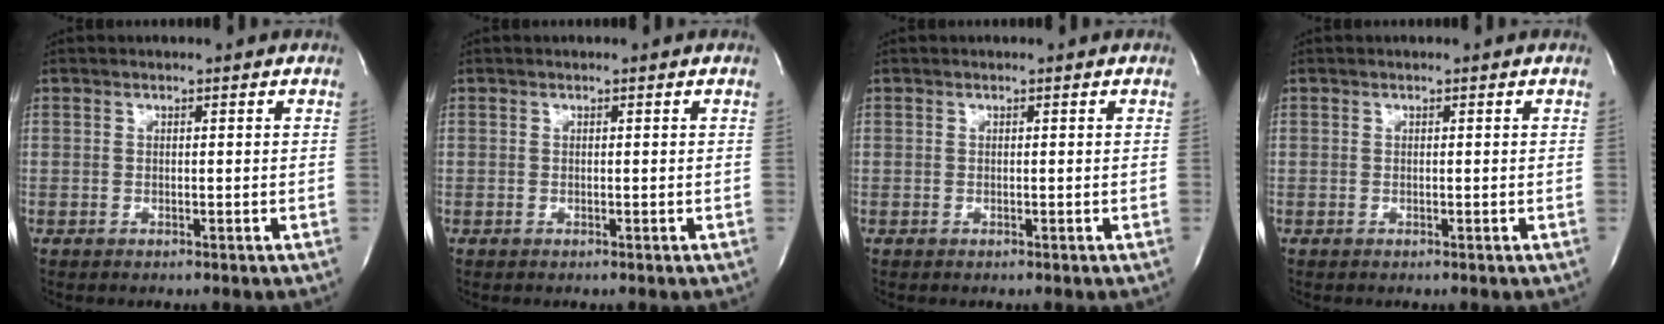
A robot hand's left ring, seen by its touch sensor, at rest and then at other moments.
{"total": 0.0}
{"total": 0.0}
{"total": 0.0}